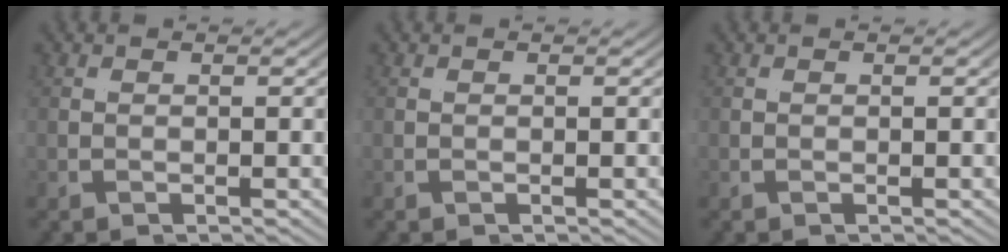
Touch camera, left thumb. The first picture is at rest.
{"total": 0.0}
{"total": 0.0}